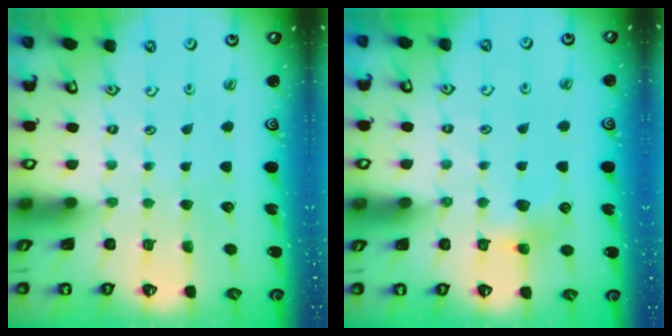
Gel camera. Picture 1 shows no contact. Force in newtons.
{"total": 4.7, "press": 4.7, "slide": 0.7}